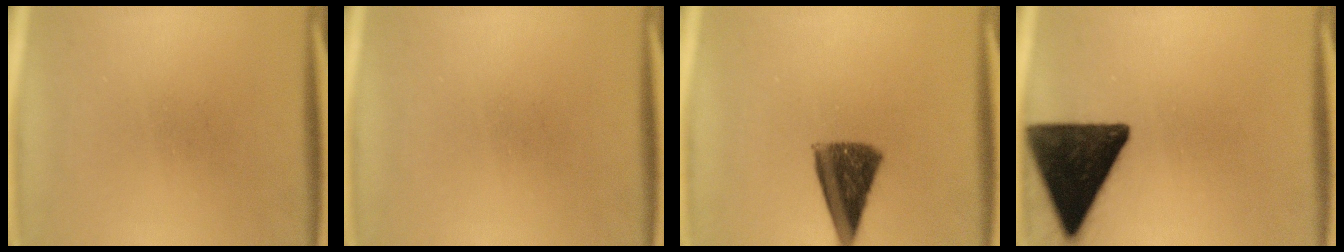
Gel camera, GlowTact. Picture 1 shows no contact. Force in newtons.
{"total": 0.0}
{"total": 10.0}
{"total": 16.2}